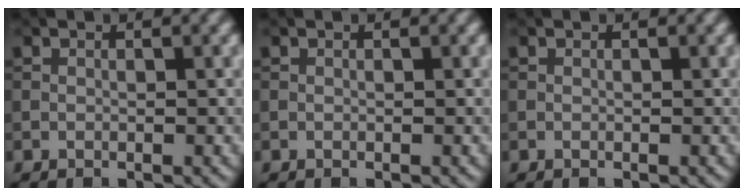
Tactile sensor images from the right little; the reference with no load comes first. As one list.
[{"total": 0.0}, {"total": 0.0}]